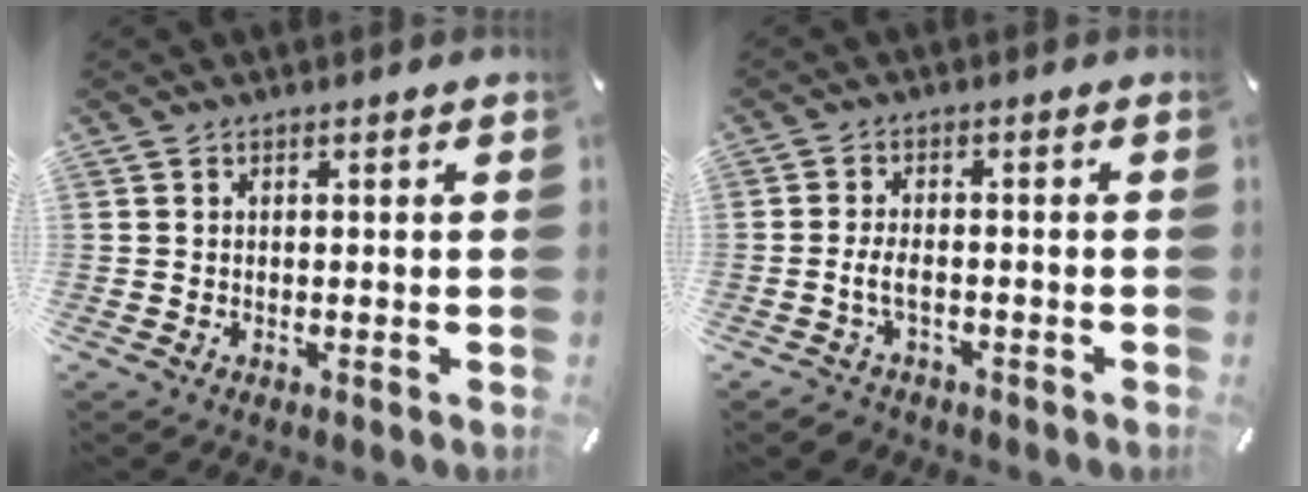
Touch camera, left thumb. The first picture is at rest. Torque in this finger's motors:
{"motor_torque": [-0.03, 0.00, 0.03, 0.03, 0.00]}